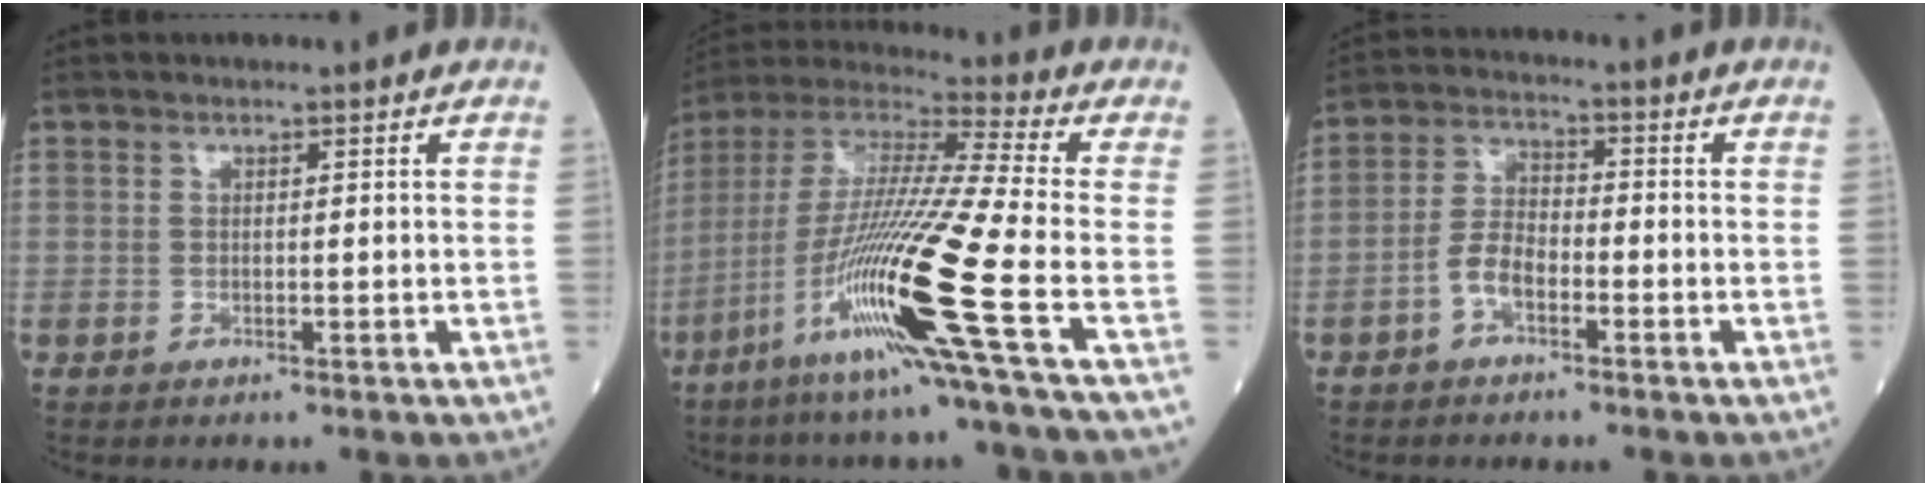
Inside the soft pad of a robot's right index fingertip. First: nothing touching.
{"total": 20.7, "force": [-8.5, -1.7, 18.9], "torque": [-0.403, -0.039, -0.171]}
{"total": 4.4, "force": [-2.2, 2.0, 3.3], "torque": [-0.069, 0.010, -0.046]}